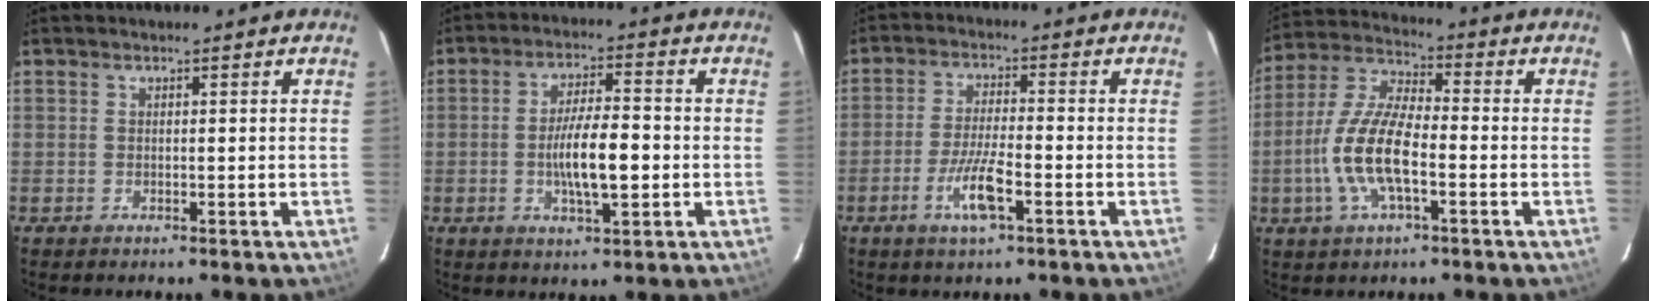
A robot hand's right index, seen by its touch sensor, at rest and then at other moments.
{"total": 9.2, "force": [-1.7, 2.2, 8.8], "torque": [-0.161, -0.004, -0.025]}
{"total": 7.4, "force": [-3.6, 1.3, 6.3], "torque": [-0.131, -0.007, -0.068]}
{"total": 12.9, "force": [-3.6, 4.4, 11.5], "torque": [-0.245, 0.000, -0.075]}